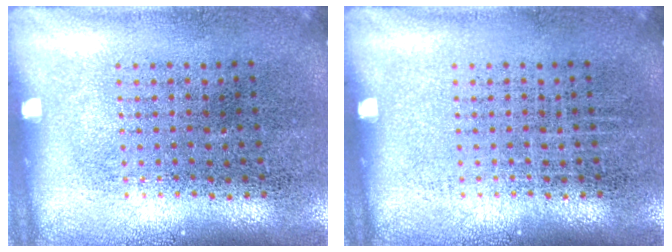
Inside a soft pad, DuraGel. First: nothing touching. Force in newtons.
{"total": 0.0}